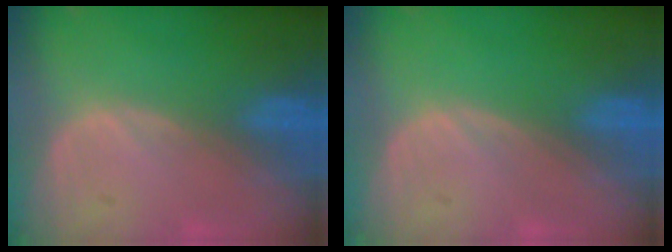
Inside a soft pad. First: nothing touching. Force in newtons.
{"total": 0.0}